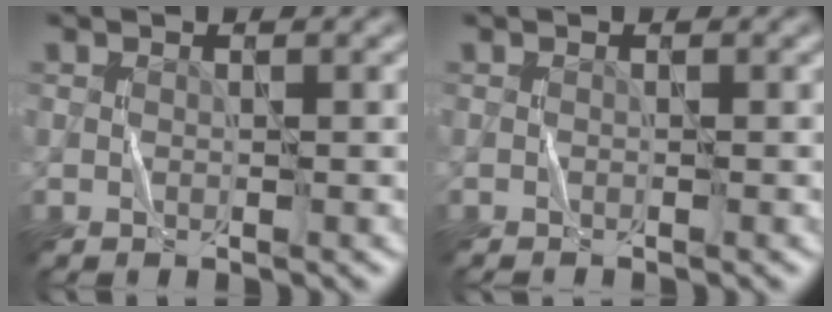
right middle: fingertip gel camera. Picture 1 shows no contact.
{"total": 0.6, "force": [-0.6, 0.0, 0.1], "torque": [0.001, -0.004, -0.011]}